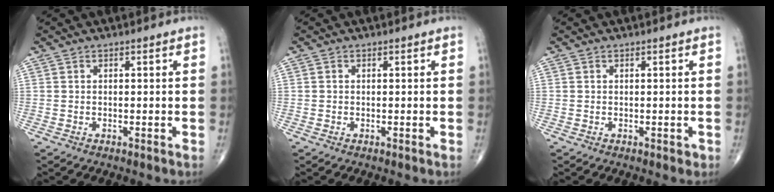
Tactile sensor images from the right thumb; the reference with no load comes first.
{"total": 0.0}
{"total": 0.5, "force": [0.0, 0.4, 0.4], "torque": [-0.001, 0.001, 0.000]}